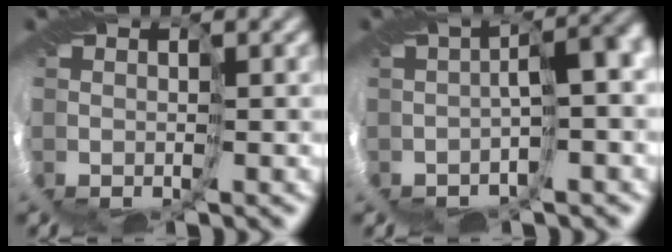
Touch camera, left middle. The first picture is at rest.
{"total": 4.2, "force": [-1.4, 0.7, 3.8], "torque": [-0.051, 0.011, -0.021]}